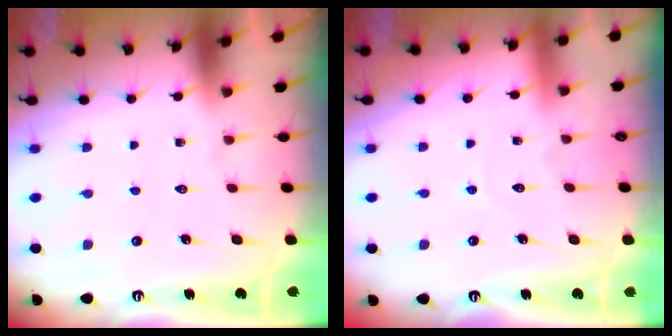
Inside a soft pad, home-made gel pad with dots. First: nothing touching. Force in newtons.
{"total": 2.7, "press": 2.7, "slide": 0.2}